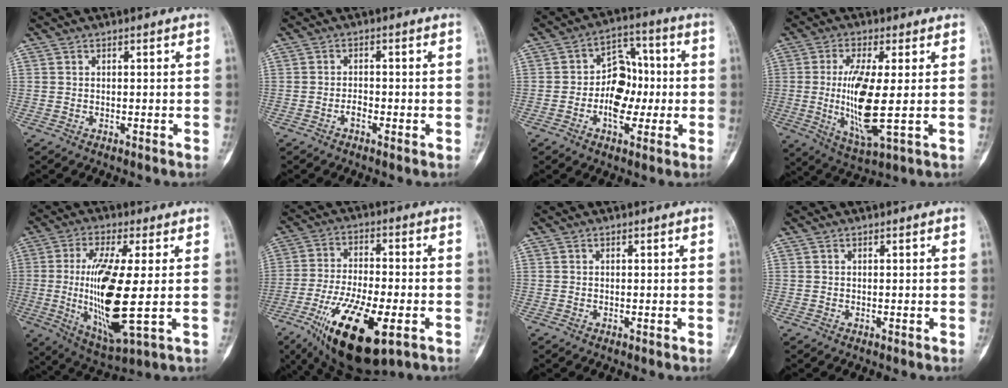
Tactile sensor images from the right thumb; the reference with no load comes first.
{"total": 1.9, "force": [-0.9, 0.9, 1.5], "torque": [-0.021, 0.008, -0.018]}
{"total": 10.0, "force": [-1.7, 7.0, 7.0], "torque": [-0.073, 0.036, -0.036]}
{"total": 12.5, "force": [-0.3, 3.0, 12.1], "torque": [-0.255, -0.022, -0.001]}
{"total": 16.9, "force": [-0.6, 4.0, 16.4], "torque": [-0.334, -0.022, -0.004]}
{"total": 18.9, "force": [-8.3, 7.0, 15.5], "torque": [-0.298, 0.001, -0.133]}
{"total": 0.0}
{"total": 0.0}